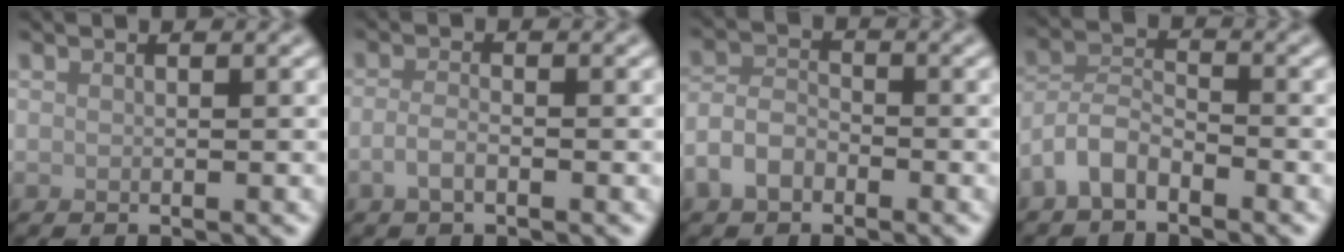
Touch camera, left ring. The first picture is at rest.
{"total": 1.6, "force": [-0.8, 0.6, 1.3], "torque": [-0.028, 0.000, -0.018]}
{"total": 3.2, "force": [-2.0, 1.9, 1.7], "torque": [-0.032, 0.003, -0.049]}
{"total": 3.3, "force": [-2.4, 1.6, 1.7], "torque": [-0.033, 0.009, -0.059]}